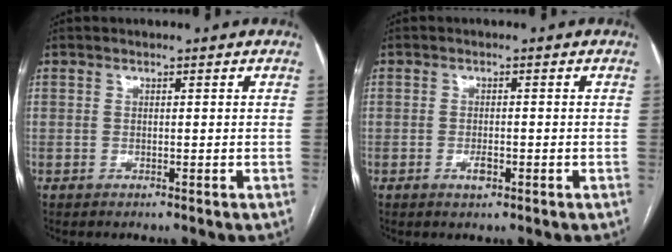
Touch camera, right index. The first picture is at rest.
{"total": 2.0, "force": [-0.8, 0.8, 1.6], "torque": [-0.030, 0.001, -0.011]}